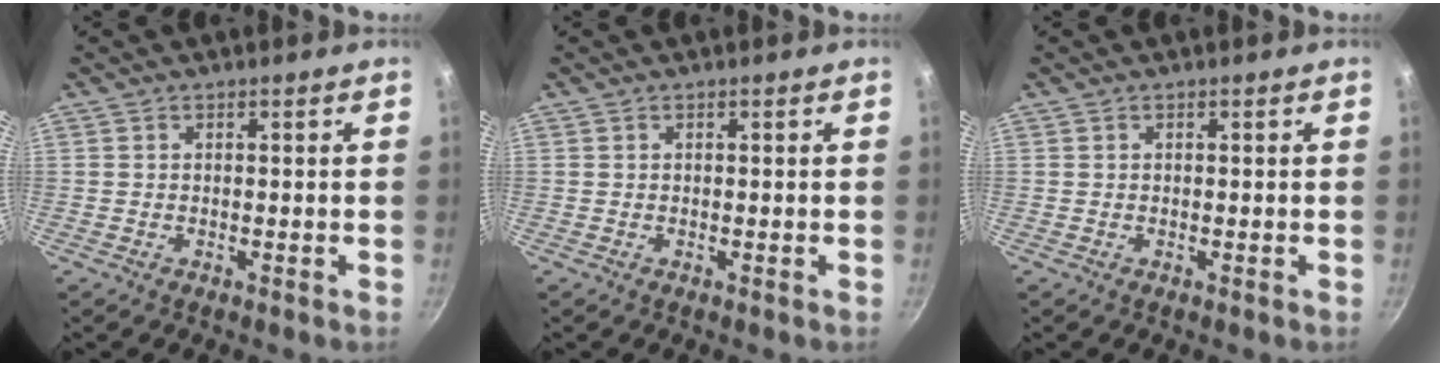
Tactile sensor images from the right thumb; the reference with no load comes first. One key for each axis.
{"total": 0.0}
{"total": 0.0}